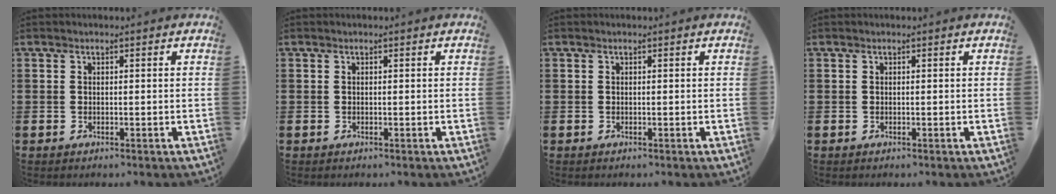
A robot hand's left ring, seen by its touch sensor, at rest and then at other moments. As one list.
[{"total": 0.0}, {"total": 0.0}, {"total": 0.0}]